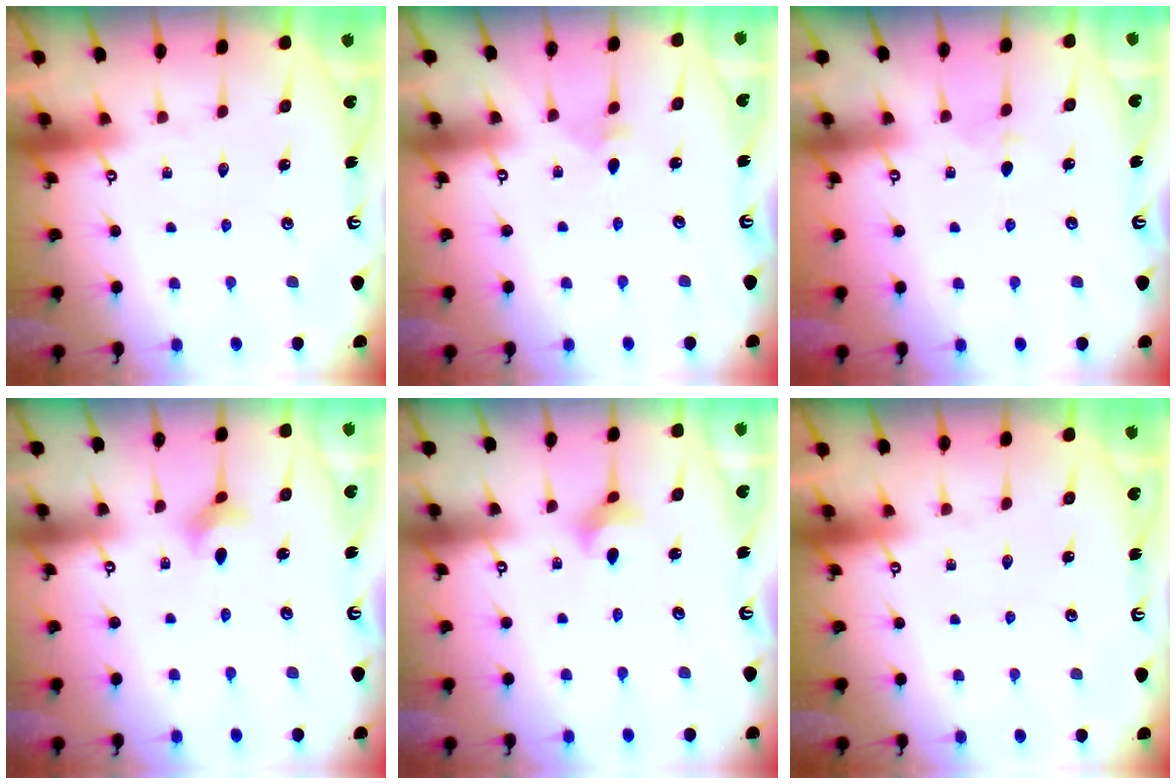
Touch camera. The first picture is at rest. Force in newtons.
{"total": 2.8, "press": 2.7, "slide": 0.7}
{"total": 1.9, "press": 1.9, "slide": 0.4}
{"total": 2.9, "press": 2.9, "slide": 0.4}
{"total": 3.9, "press": 3.9, "slide": 0.7}
{"total": 0.0}